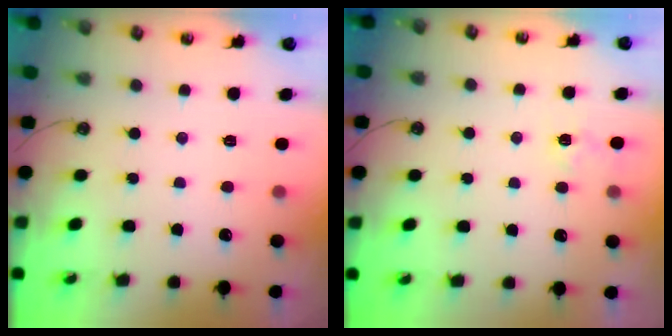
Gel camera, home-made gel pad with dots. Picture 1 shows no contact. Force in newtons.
{"total": 3.8, "press": 3.7, "slide": 0.5}